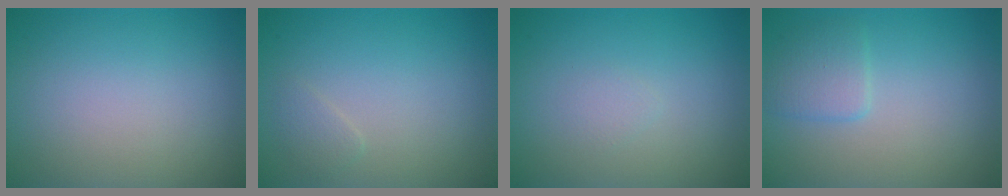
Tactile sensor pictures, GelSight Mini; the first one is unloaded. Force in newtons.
{"total": 0.9, "press": 0.9, "slide": 0.0}
{"total": 0.7, "press": 0.7, "slide": 0.0}
{"total": 2.0, "press": 2.0, "slide": 0.1}